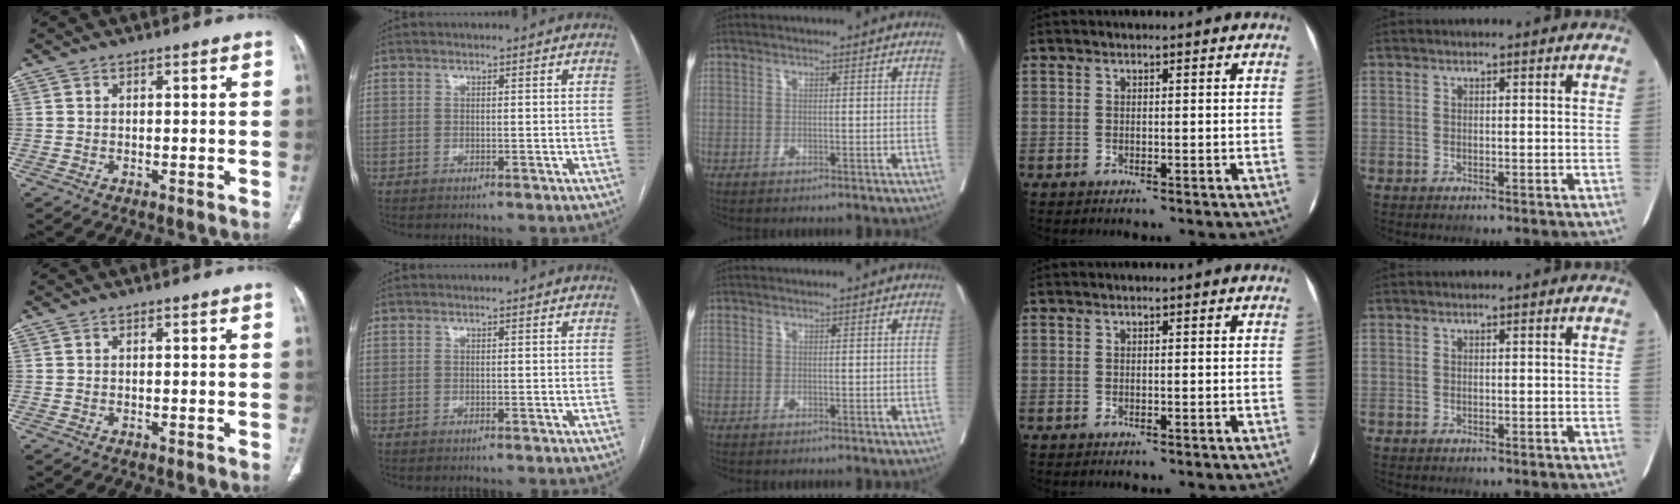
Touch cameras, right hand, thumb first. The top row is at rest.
{}